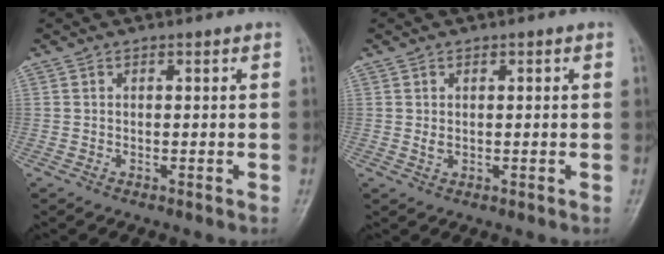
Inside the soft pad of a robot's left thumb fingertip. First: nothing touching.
{"total": 1.5, "force": [0.2, 1.0, 1.0], "torque": [-0.014, 0.002, 0.007]}